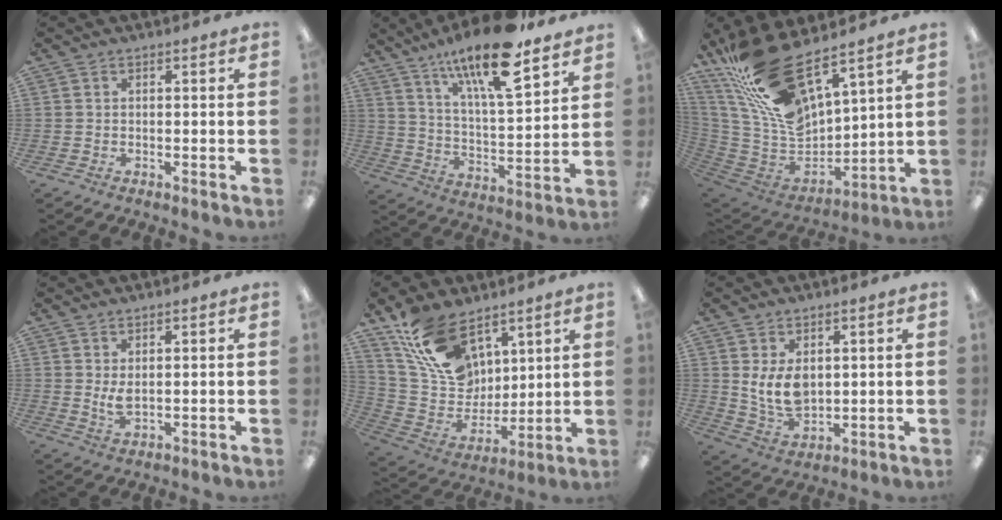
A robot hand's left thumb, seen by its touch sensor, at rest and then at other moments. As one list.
[{"total": 18.6, "force": [13.6, 4.6, 11.8], "torque": [-0.196, -0.085, 0.223]}, {"total": 22.3, "force": [16.0, 7.9, 13.4], "torque": [-0.289, -0.107, 0.281]}, {"total": 4.0, "force": [1.1, 1.7, 3.4], "torque": [-0.073, -0.006, 0.014]}, {"total": 18.4, "force": [11.6, 11.0, 9.1], "torque": [-0.186, -0.047, 0.223]}, {"total": 8.3, "force": [2.4, 5.1, 6.1], "torque": [-0.128, -0.014, 0.041]}]